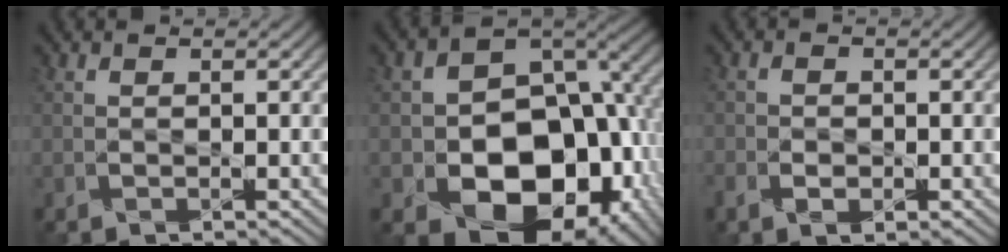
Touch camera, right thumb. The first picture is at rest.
{"total": 18.4, "force": [-4.5, 13.6, 11.6], "torque": [-0.179, -0.049, -0.048]}
{"total": 2.9, "force": [-1.3, 1.8, 1.9], "torque": [-0.036, -0.008, -0.025]}